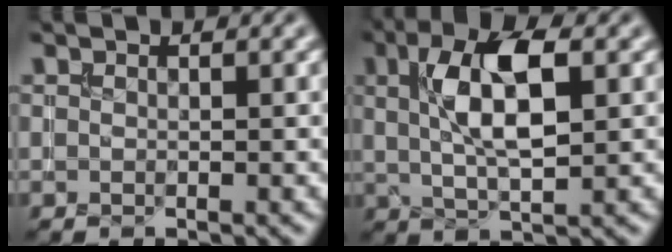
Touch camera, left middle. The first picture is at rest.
{"total": 7.0, "force": [1.7, 2.6, 6.3], "torque": [-0.111, 0.011, 0.028]}